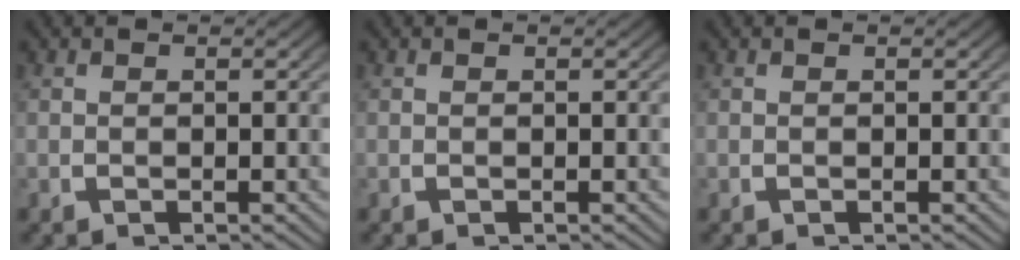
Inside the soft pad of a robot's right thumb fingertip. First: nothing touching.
{"total": 0.0}
{"total": 0.0}